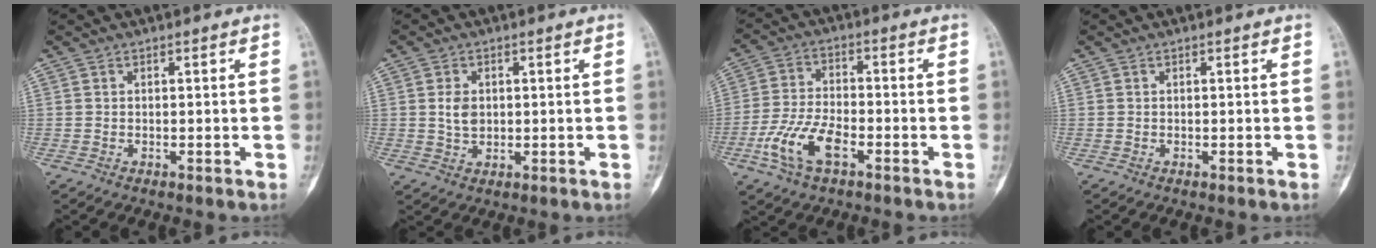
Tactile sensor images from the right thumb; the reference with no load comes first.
{"total": 3.8, "force": [0.5, 2.8, 2.5], "torque": [-0.037, -0.002, 0.013]}
{"total": 10.2, "force": [-4.4, 4.8, 7.8], "torque": [-0.169, 0.017, -0.086]}
{"total": 0.0}